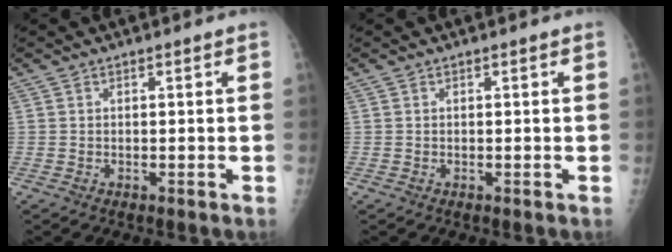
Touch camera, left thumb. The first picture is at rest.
{"total": 0.0}